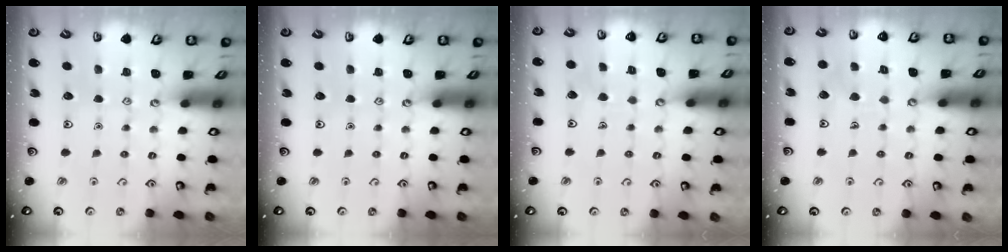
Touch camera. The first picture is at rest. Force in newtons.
{"total": 0.0}
{"total": 2.7, "press": 2.7, "slide": 0.1}
{"total": 5.7, "press": 5.7, "slide": 0.2}